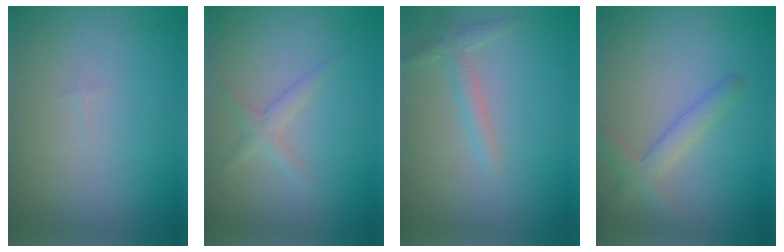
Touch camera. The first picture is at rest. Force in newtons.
{"total": 1.4, "press": 1.4, "slide": 0.0}
{"total": 1.6, "press": 1.6, "slide": 0.1}
{"total": 2.4, "press": 2.4, "slide": 0.1}